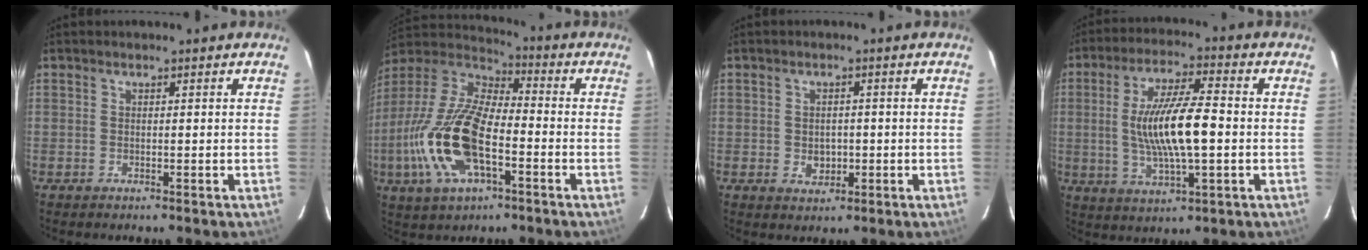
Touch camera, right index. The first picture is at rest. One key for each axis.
{"total": 19.7, "fx": -6.2, "fy": 8.4, "fz": 16.8, "tx": -0.359, "ty": -0.015, "tz": -0.122}
{"total": 3.5, "fx": -0.6, "fy": 3.0, "fz": 1.7, "tx": -0.029, "ty": 0.001, "tz": -0.002}
{"total": 13.1, "fx": -0.7, "fy": 3.1, "fz": 12.7, "tx": -0.241, "ty": -0.002, "tz": -0.007}